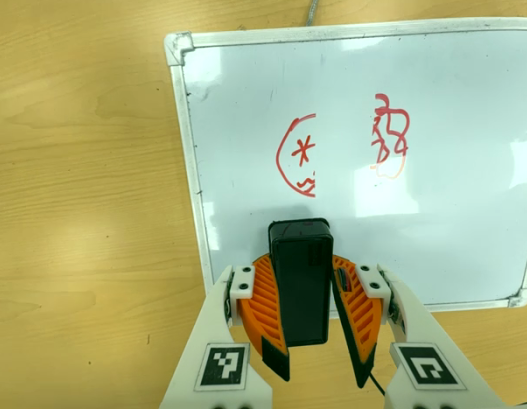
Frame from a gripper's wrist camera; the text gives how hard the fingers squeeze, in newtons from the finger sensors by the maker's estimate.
{"total": 9.9, "left": 9.5, "right": 10.2}